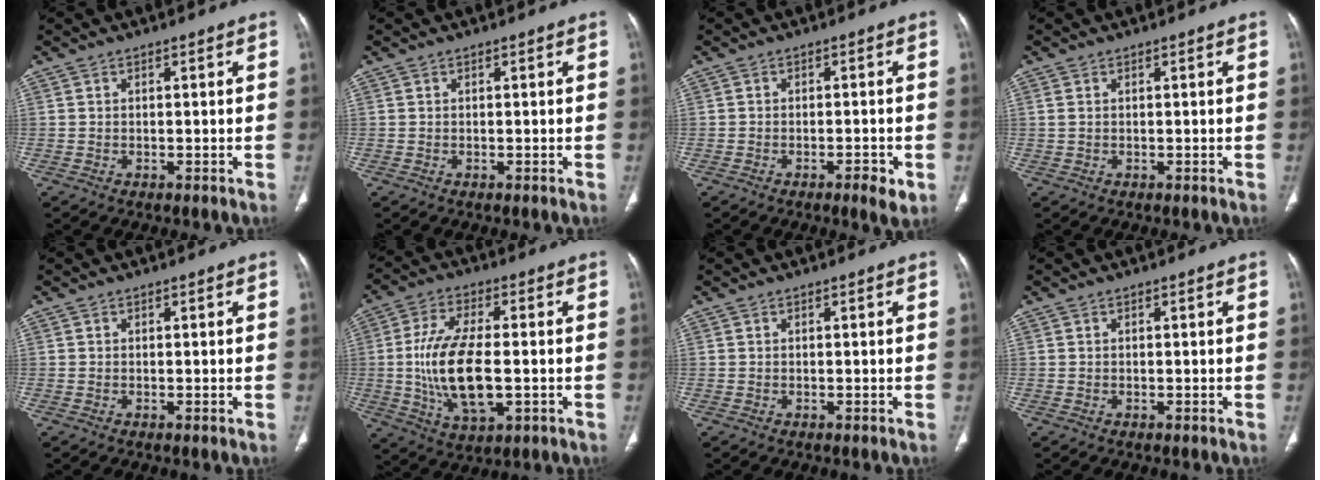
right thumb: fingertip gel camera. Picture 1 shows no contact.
{"total": 0.0}
{"total": 3.4, "force": [-1.6, 1.1, 2.8], "torque": [-0.039, 0.002, -0.023]}
{"total": 0.8, "force": [0.3, 0.5, 0.6], "torque": [-0.019, 0.009, 0.011]}
{"total": 0.0}
{"total": 14.9, "force": [-1.4, 6.8, 13.2], "torque": [-0.255, 0.000, -0.020]}
{"total": 0.0}
{"total": 0.0}